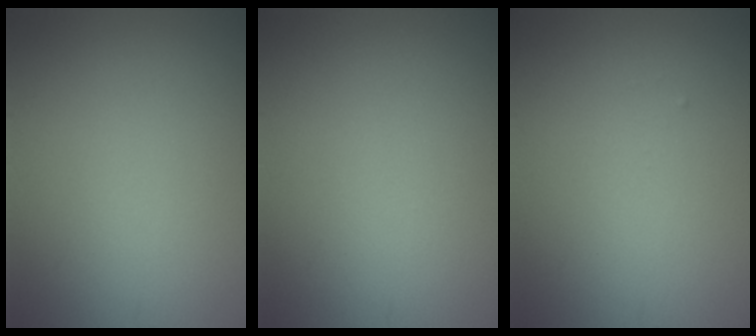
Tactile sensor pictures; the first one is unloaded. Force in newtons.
{"total": 0.0}
{"total": 0.0}